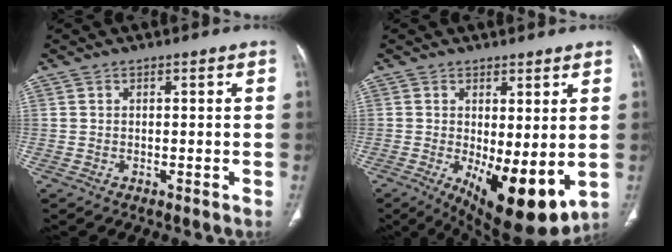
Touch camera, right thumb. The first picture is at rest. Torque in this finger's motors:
{"motor_torque": [1.93, 3.08, 0.15, 0.09, 0.38]}